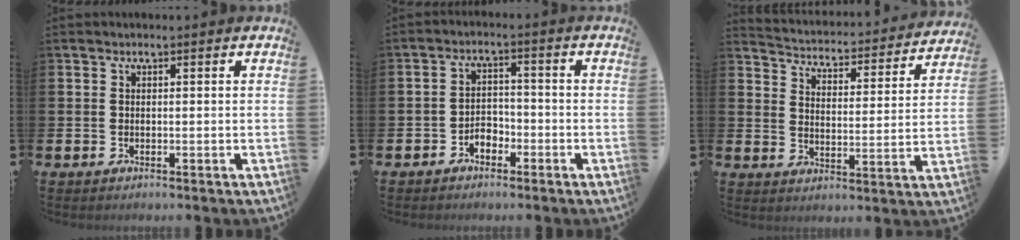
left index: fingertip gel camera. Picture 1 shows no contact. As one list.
[{"total": 2.6, "force": [-2.0, 1.5, 0.8], "torque": [-0.023, 0.009, -0.043]}, {"total": 3.7, "force": [3.6, 0.7, 0.5], "torque": [-0.033, -0.040, 0.051]}]